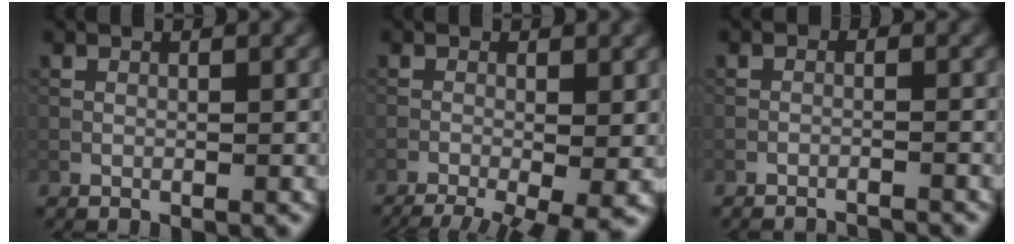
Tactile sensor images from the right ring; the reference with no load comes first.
{"total": 8.3, "force": [-5.4, 2.5, 5.9], "torque": [-0.098, -0.029, -0.071]}
{"total": 3.7, "force": [-3.6, 0.6, 0.5], "torque": [0.002, 0.011, -0.046]}